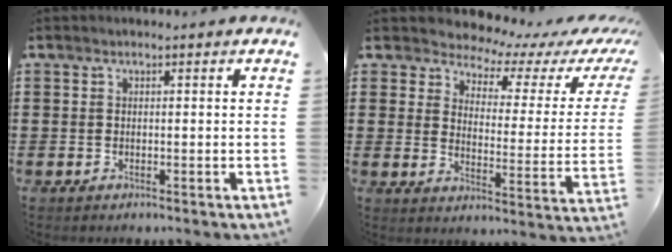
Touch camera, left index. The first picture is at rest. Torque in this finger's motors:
{"motor_torque": [2.14, 0.00, 0.72, 0.02]}